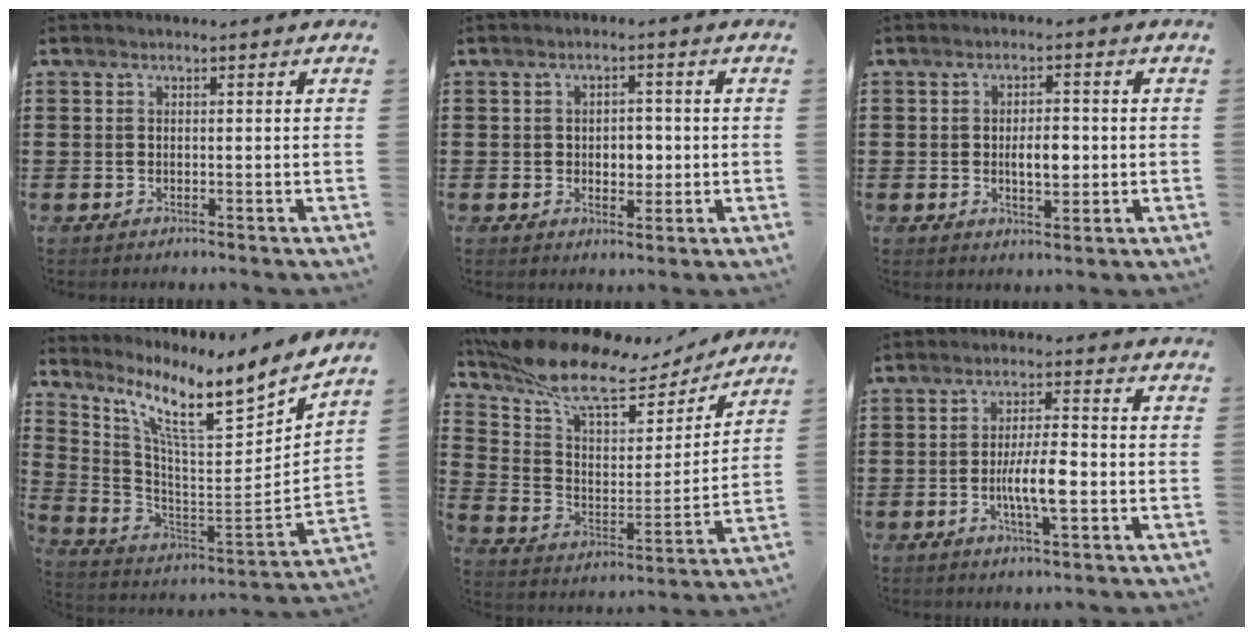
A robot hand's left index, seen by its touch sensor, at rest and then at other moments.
{"total": 3.4, "force": [-0.3, 2.2, 2.5], "torque": [-0.039, 0.001, -0.013]}
{"total": 4.0, "force": [-0.2, 2.1, 3.4], "torque": [-0.052, -0.002, -0.010]}
{"total": 10.1, "force": [6.7, 1.6, 7.4], "torque": [-0.158, -0.052, 0.102]}
{"total": 12.1, "force": [9.0, 4.4, 6.7], "torque": [-0.151, -0.046, 0.154]}
{"total": 7.0, "force": [-1.5, 1.8, 6.6], "torque": [-0.125, -0.007, -0.033]}